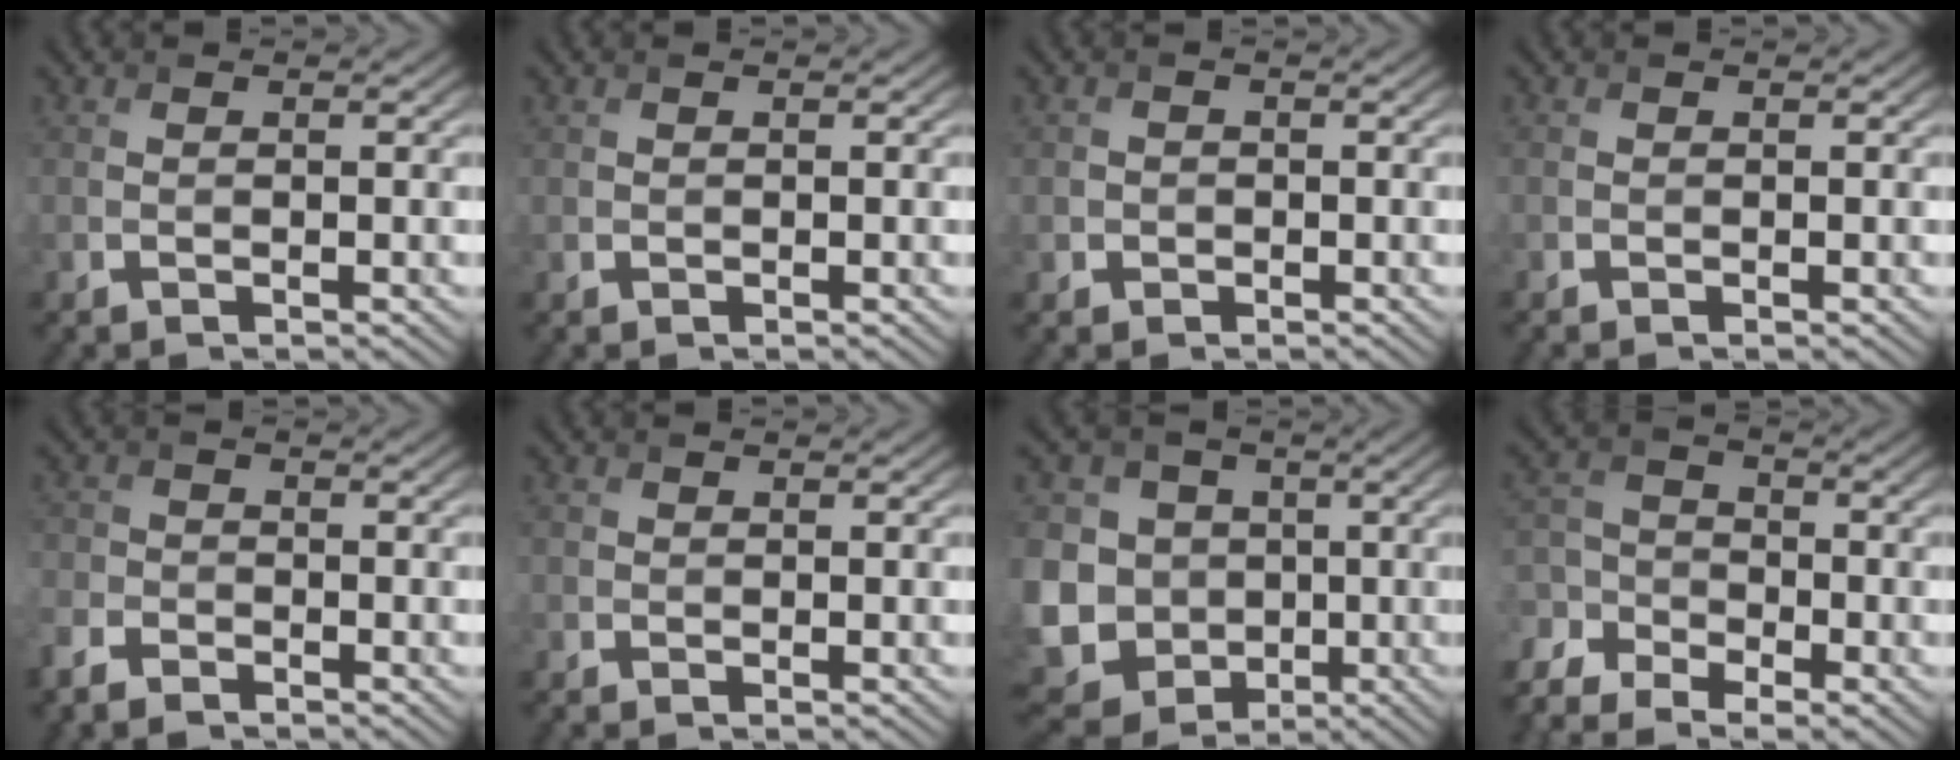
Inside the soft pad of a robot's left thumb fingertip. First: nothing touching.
{"total": 0.0}
{"total": 1.3, "force": [-0.4, 1.2, 0.0], "torque": [0.010, 0.002, -0.011]}
{"total": 0.6, "force": [-0.6, 0.0, 0.2], "torque": [-0.005, -0.004, -0.013]}
{"total": 3.4, "force": [-2.6, 1.6, 1.5], "torque": [-0.040, -0.003, -0.059]}
{"total": 1.0, "force": [-0.8, 0.5, 0.2], "torque": [-0.006, -0.004, -0.019]}
{"total": 15.9, "force": [-2.3, 14.4, 6.3], "torque": [-0.220, -0.010, -0.040]}
{"total": 6.6, "force": [-3.8, 3.6, 4.0], "torque": [-0.111, -0.014, -0.079]}